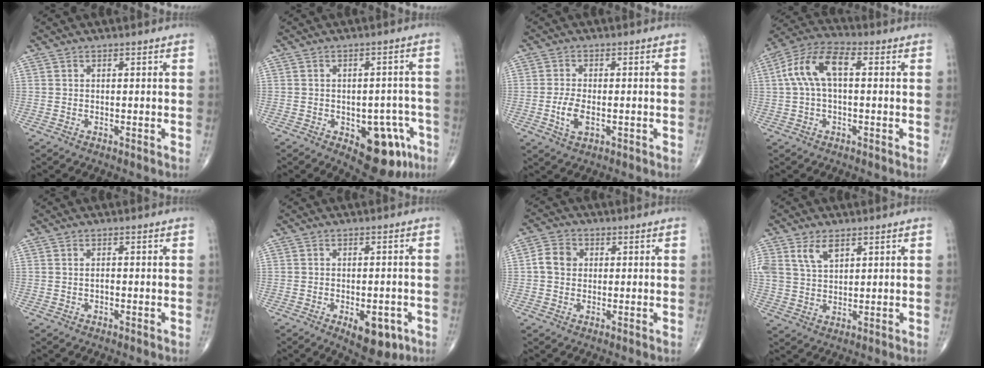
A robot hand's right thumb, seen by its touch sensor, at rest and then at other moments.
{"total": 12.2, "force": [-5.3, 6.5, 8.9], "torque": [-0.070, 0.028, -0.059]}
{"total": 4.5, "force": [-1.1, 2.2, 3.8], "torque": [-0.079, 0.000, -0.020]}
{"total": 10.4, "force": [1.4, 5.1, 8.9], "torque": [-0.186, 0.038, 0.018]}
{"total": 0.8, "force": [-0.1, 0.4, 0.6], "torque": [-0.011, 0.001, -0.001]}
{"total": 7.8, "force": [-3.3, 3.8, 6.0], "torque": [-0.065, 0.005, -0.036]}
{"total": 4.8, "force": [0.4, 4.1, 2.6], "torque": [-0.038, 0.010, 0.001]}
{"total": 6.2, "force": [3.3, 3.6, 3.9], "torque": [-0.070, -0.009, 0.070]}